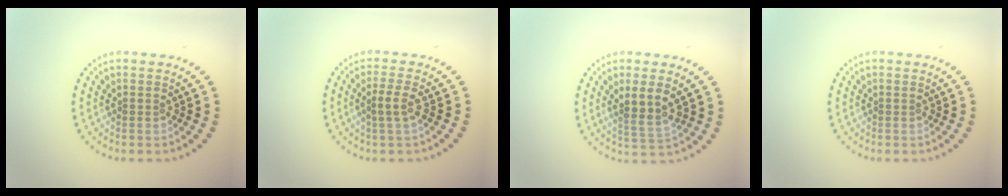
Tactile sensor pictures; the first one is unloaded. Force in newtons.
{"total": 1.7, "press": 1.5, "slide": 0.8}
{"total": 2.8, "press": 2.5, "slide": 1.3}
{"total": 0.0}